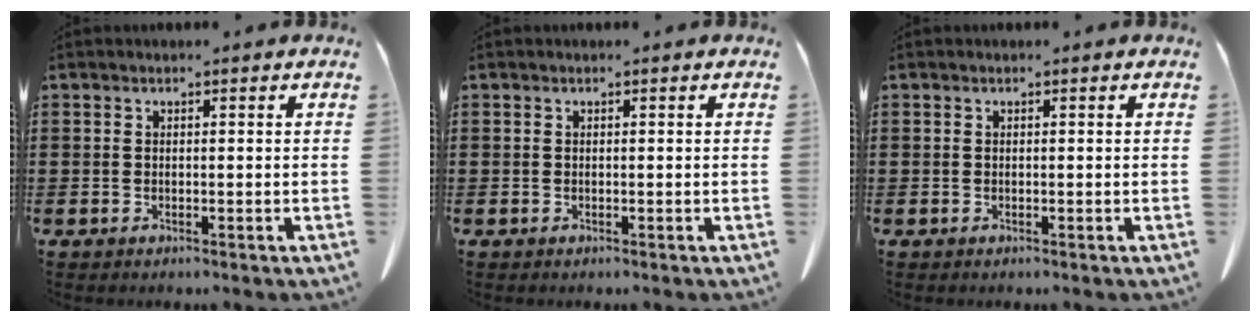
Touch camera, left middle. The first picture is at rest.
{"total": 0.0}
{"total": 0.0}